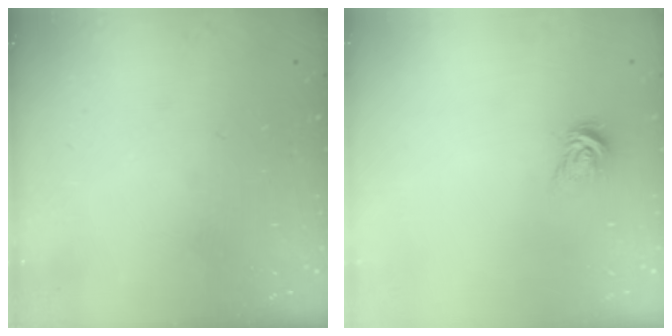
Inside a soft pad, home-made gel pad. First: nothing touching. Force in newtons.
{"total": 3.7, "press": 3.7, "slide": 0.4}